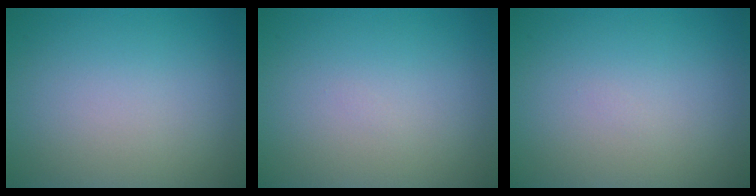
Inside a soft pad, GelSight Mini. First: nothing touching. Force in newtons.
{"total": 0.0}
{"total": 0.0}